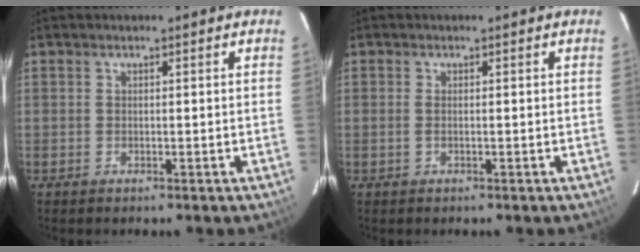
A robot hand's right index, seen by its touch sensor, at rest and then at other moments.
{"total": 0.8, "force": [-0.1, 0.1, 0.8], "torque": [-0.017, 0.002, -0.003]}